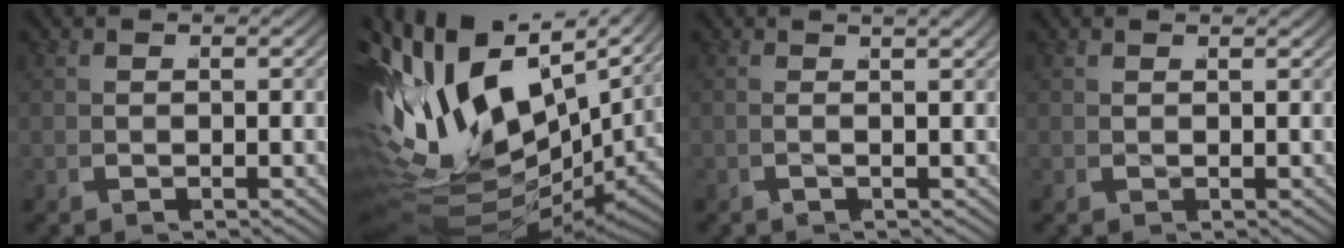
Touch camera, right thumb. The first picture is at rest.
{"total": 21.8, "force": [-0.1, 14.6, 16.2], "torque": [-0.339, -0.060, 0.020]}
{"total": 2.7, "force": [1.0, 0.6, 2.4], "torque": [-0.026, 0.013, 0.002]}
{"total": 0.7, "force": [0.7, -0.2, -0.1], "torque": [0.006, 0.001, 0.012]}